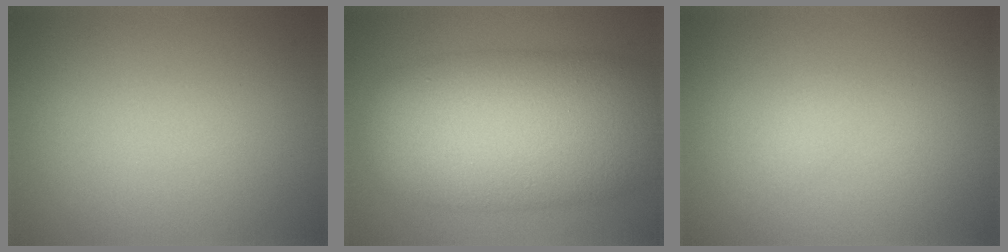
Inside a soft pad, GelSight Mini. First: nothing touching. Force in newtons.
{"total": 12.7, "press": 12.7, "slide": 0.4}
{"total": 0.5, "press": 0.5, "slide": 0.1}